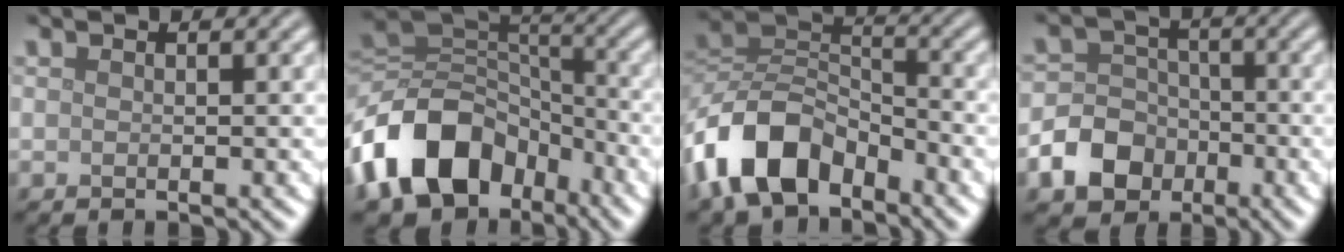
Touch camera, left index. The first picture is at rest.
{"total": 12.8, "force": [-6.3, 8.8, 6.8], "torque": [-0.140, 0.003, -0.124]}
{"total": 9.0, "force": [-5.4, 5.2, 4.9], "torque": [-0.098, 0.002, -0.113]}
{"total": 6.1, "force": [-2.8, 5.0, 2.2], "torque": [-0.027, -0.002, -0.077]}